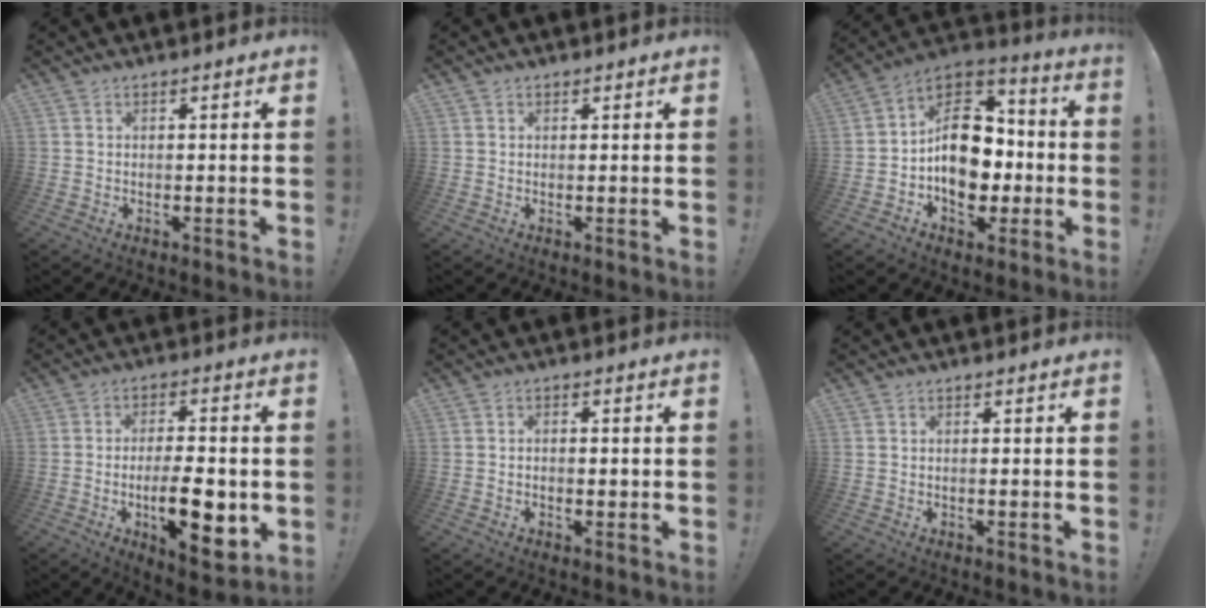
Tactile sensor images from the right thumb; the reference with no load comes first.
{"total": 0.7, "force": [0.4, 0.5, 0.2], "torque": [-0.003, 0.001, 0.008]}
{"total": 18.0, "force": [-2.0, 13.3, 12.1], "torque": [-0.186, 0.020, -0.021]}
{"total": 15.2, "force": [-3.8, 5.5, 13.7], "torque": [-0.217, 0.002, -0.059]}
{"total": 1.5, "force": [-0.5, 1.0, 1.0], "torque": [-0.020, 0.008, -0.008]}
{"total": 0.0}